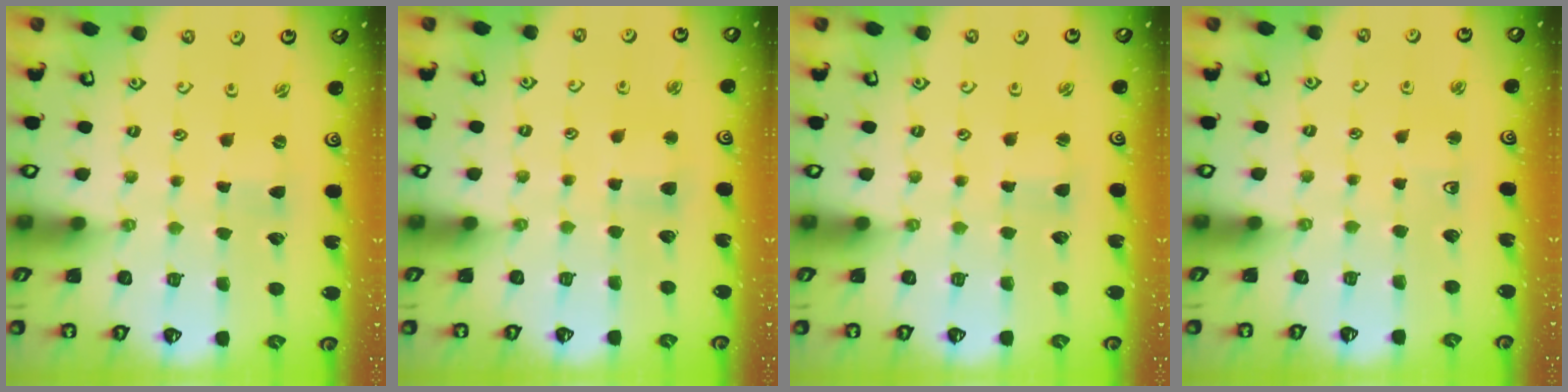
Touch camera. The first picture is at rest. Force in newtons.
{"total": 4.1, "press": 4.1, "slide": 0.4}
{"total": 1.7, "press": 1.7, "slide": 0.2}
{"total": 2.9, "press": 2.9, "slide": 0.6}